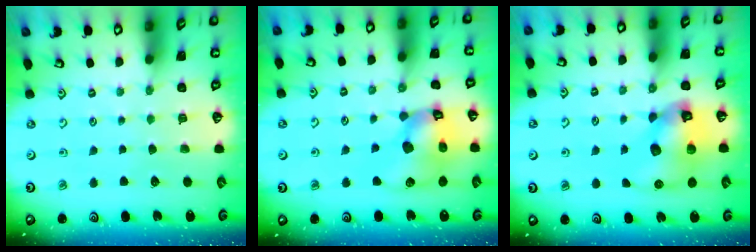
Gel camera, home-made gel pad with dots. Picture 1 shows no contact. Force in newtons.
{"total": 15.0, "press": 14.9, "slide": 2.2}
{"total": 12.5, "press": 12.4, "slide": 1.9}